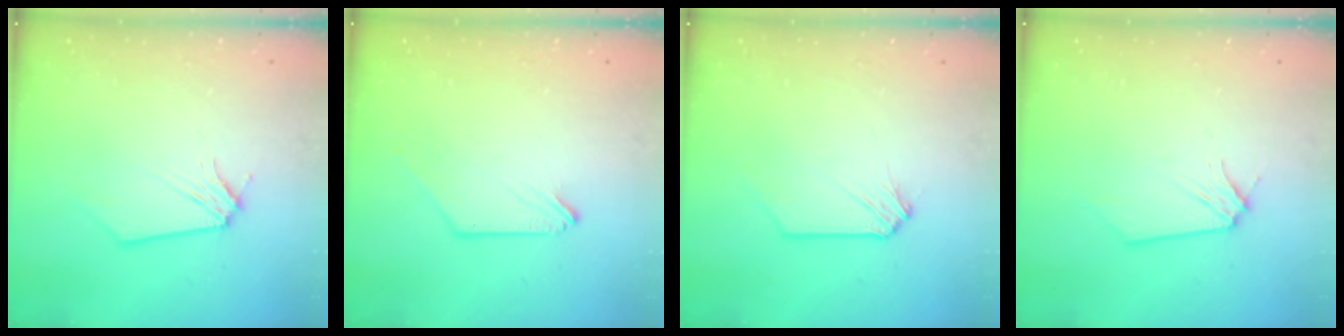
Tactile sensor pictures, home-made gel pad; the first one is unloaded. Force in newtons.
{"total": 0.0}
{"total": 0.0}
{"total": 0.0}